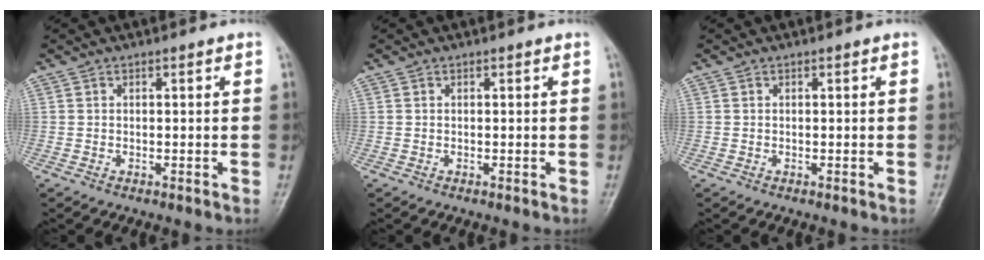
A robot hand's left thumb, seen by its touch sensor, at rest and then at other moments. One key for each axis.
{"total": 0.0}
{"total": 0.0}